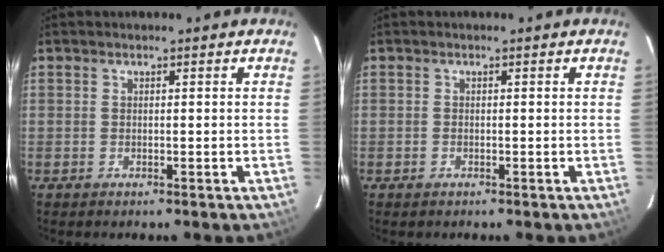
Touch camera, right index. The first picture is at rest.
{"total": 0.6, "force": [-0.4, 0.4, 0.1], "torque": [-0.002, 0.001, -0.008]}